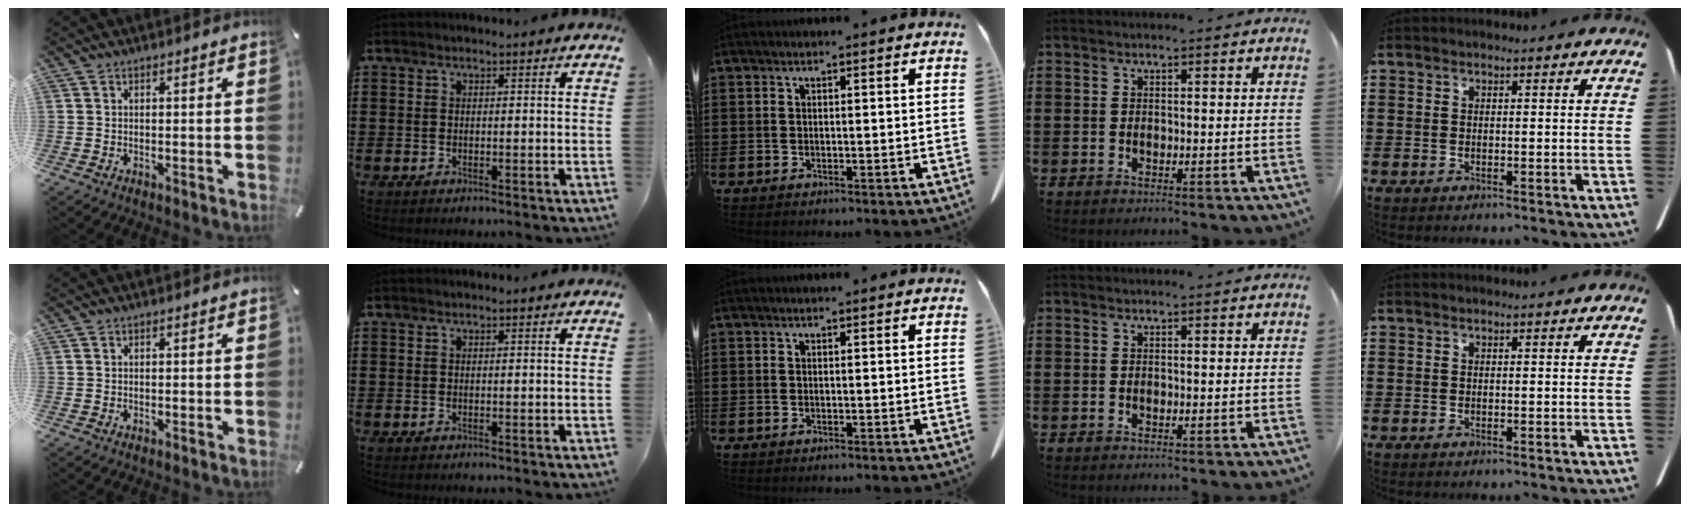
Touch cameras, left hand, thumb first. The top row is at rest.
{}